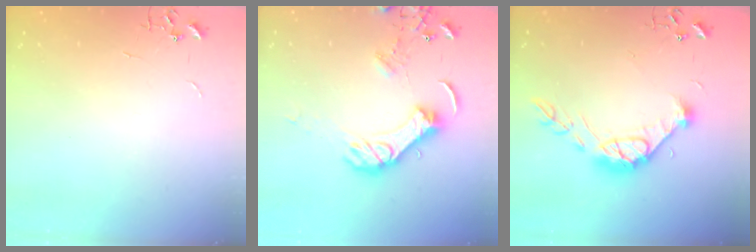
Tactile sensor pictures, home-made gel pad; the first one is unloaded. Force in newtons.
{"total": 12.7, "press": 12.6, "slide": 1.4}
{"total": 15.3, "press": 15.3, "slide": 0.9}